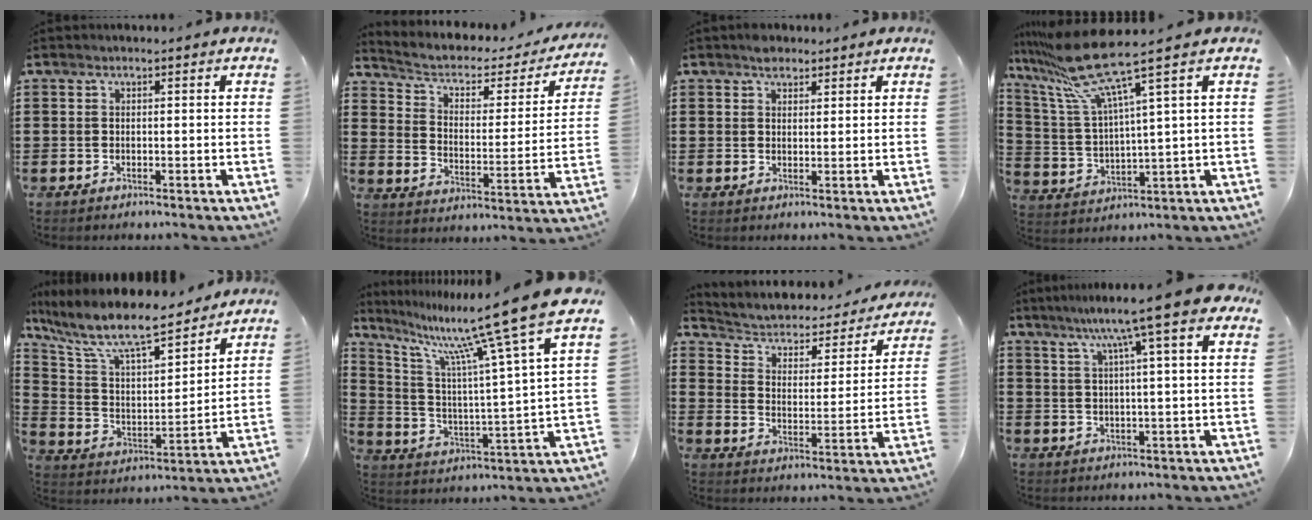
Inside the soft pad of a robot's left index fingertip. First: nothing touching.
{"total": 3.7, "force": [2.1, 2.2, 2.1], "torque": [-0.056, -0.014, 0.027]}
{"total": 2.5, "force": [2.1, 1.3, 0.7], "torque": [-0.010, 0.001, 0.038]}
{"total": 12.0, "force": [8.4, 0.6, 8.5], "torque": [-0.211, -0.037, 0.140]}
{"total": 10.2, "force": [8.6, 2.0, 5.2], "torque": [-0.141, -0.053, 0.145]}
{"total": 13.9, "force": [10.8, -0.3, 8.7], "torque": [-0.186, -0.077, 0.167]}
{"total": 2.6, "force": [1.9, 1.5, 0.8], "torque": [-0.033, -0.020, 0.021]}
{"total": 9.3, "force": [5.9, -0.1, 7.3], "torque": [-0.139, -0.011, 0.093]}